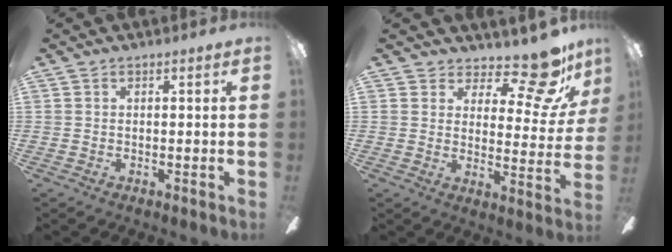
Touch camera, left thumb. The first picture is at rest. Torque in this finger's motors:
{"motor_torque": [0.20, 0.20, -0.07, -0.20, -0.06]}